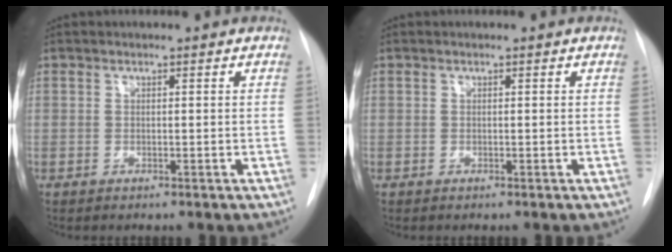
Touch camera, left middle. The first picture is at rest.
{"total": 0.0}